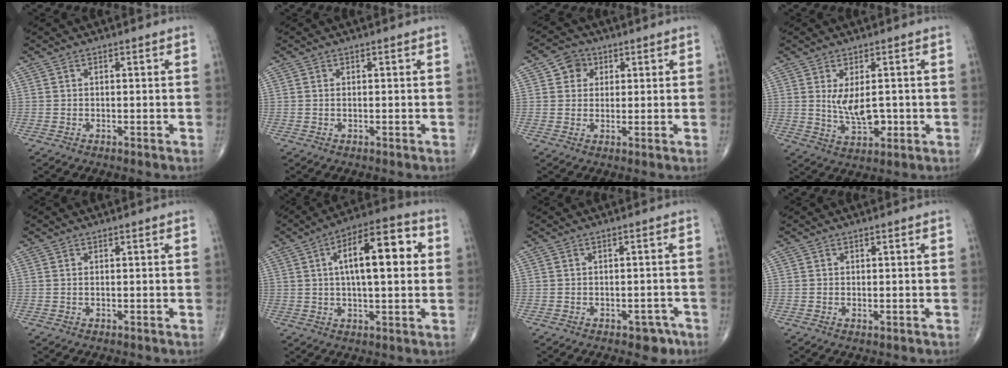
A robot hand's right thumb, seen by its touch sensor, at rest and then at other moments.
{"total": 0.0}
{"total": 4.4, "force": [1.6, 3.9, 1.3], "torque": [0.000, -0.001, 0.022]}
{"total": 6.3, "force": [0.4, 3.1, 5.5], "torque": [-0.090, -0.013, 0.018]}
{"total": 0.0}
{"total": 15.5, "force": [3.0, 5.8, 14.0], "torque": [-0.198, 0.021, 0.039]}
{"total": 3.2, "force": [-2.0, 2.0, 1.5], "torque": [-0.003, 0.012, -0.020]}
{"total": 0.6, "force": [0.0, 0.4, 0.4], "torque": [-0.008, -0.002, -0.001]}